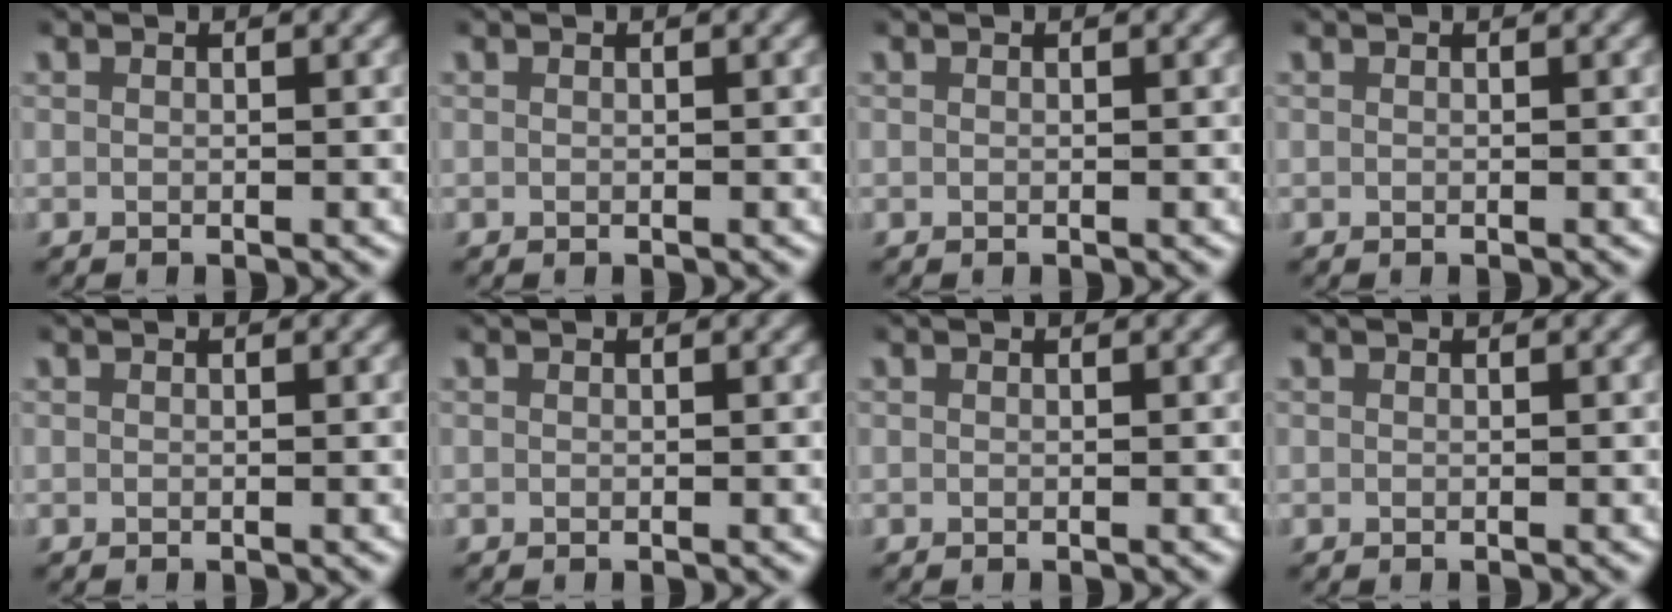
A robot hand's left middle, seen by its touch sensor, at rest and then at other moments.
{"total": 0.0}
{"total": 0.0}
{"total": 0.0}
{"total": 0.0}
{"total": 0.0}
{"total": 0.0}
{"total": 0.0}